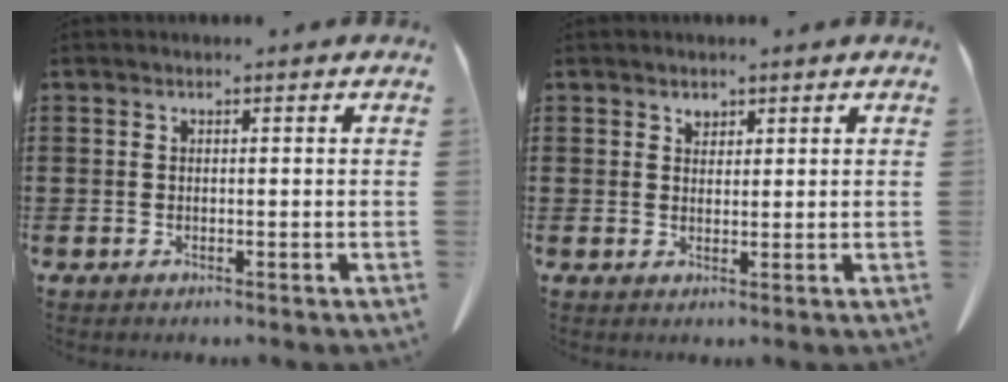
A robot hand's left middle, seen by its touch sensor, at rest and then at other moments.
{"total": 1.4, "force": [1.2, 0.6, 0.4], "torque": [-0.002, -0.005, 0.022]}